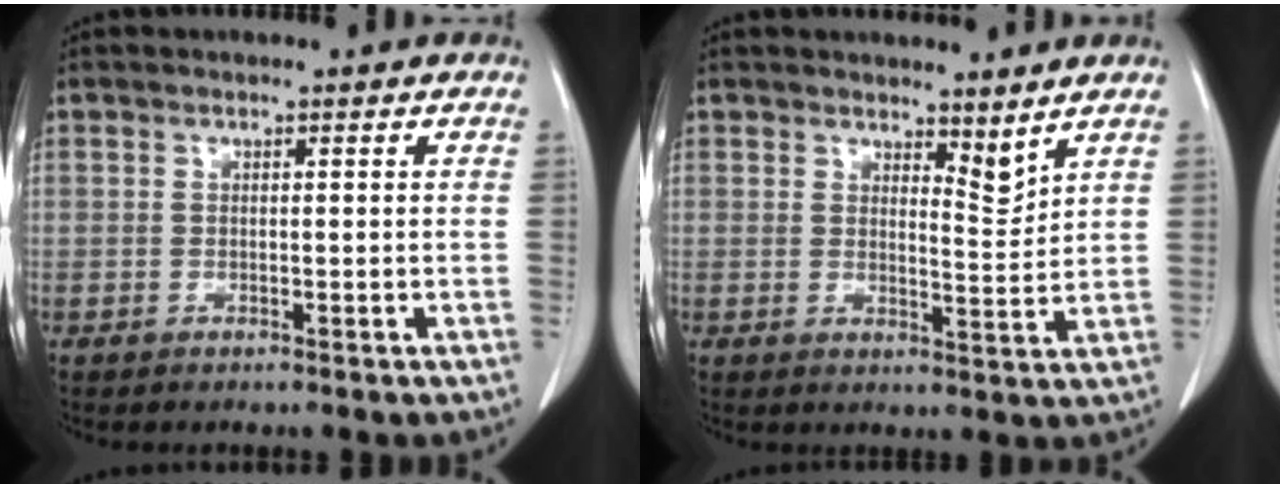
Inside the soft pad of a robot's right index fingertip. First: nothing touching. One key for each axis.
{"total": 3.5, "fx": 3.0, "fy": 0.8, "fz": 1.6, "tx": -0.022, "ty": -0.016, "tz": 0.051}